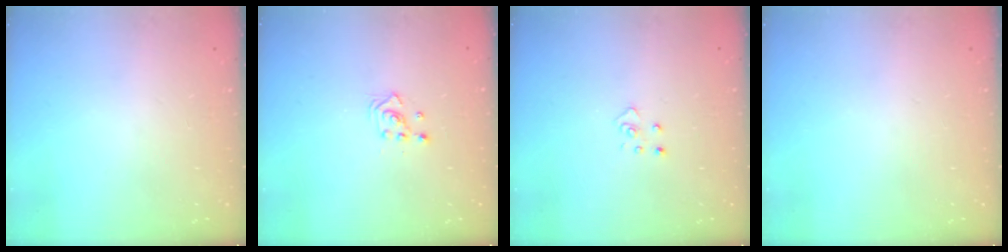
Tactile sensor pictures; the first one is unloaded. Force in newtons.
{"total": 2.4, "press": 2.4, "slide": 0.3}
{"total": 3.9, "press": 3.9, "slide": 0.2}
{"total": 0.0}